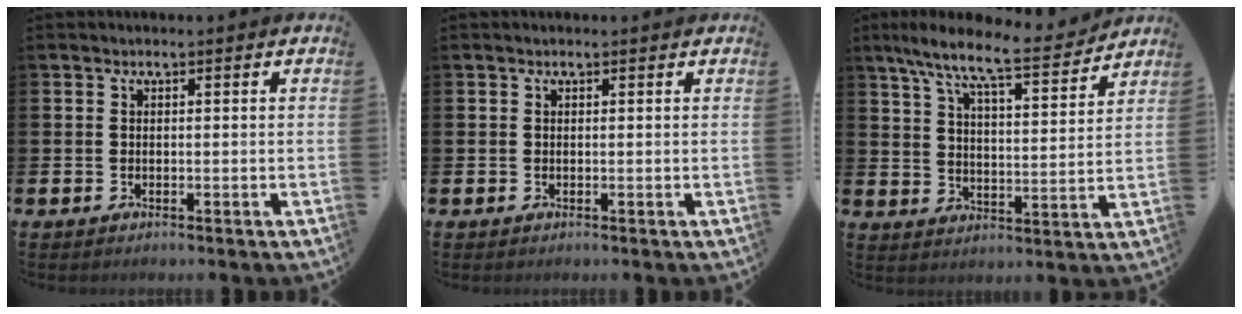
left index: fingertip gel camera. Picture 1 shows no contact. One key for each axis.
{"total": 0.0}
{"total": 9.3, "fx": 8.2, "fy": 1.0, "fz": 4.4, "tx": -0.111, "ty": -0.048, "tz": 0.139}